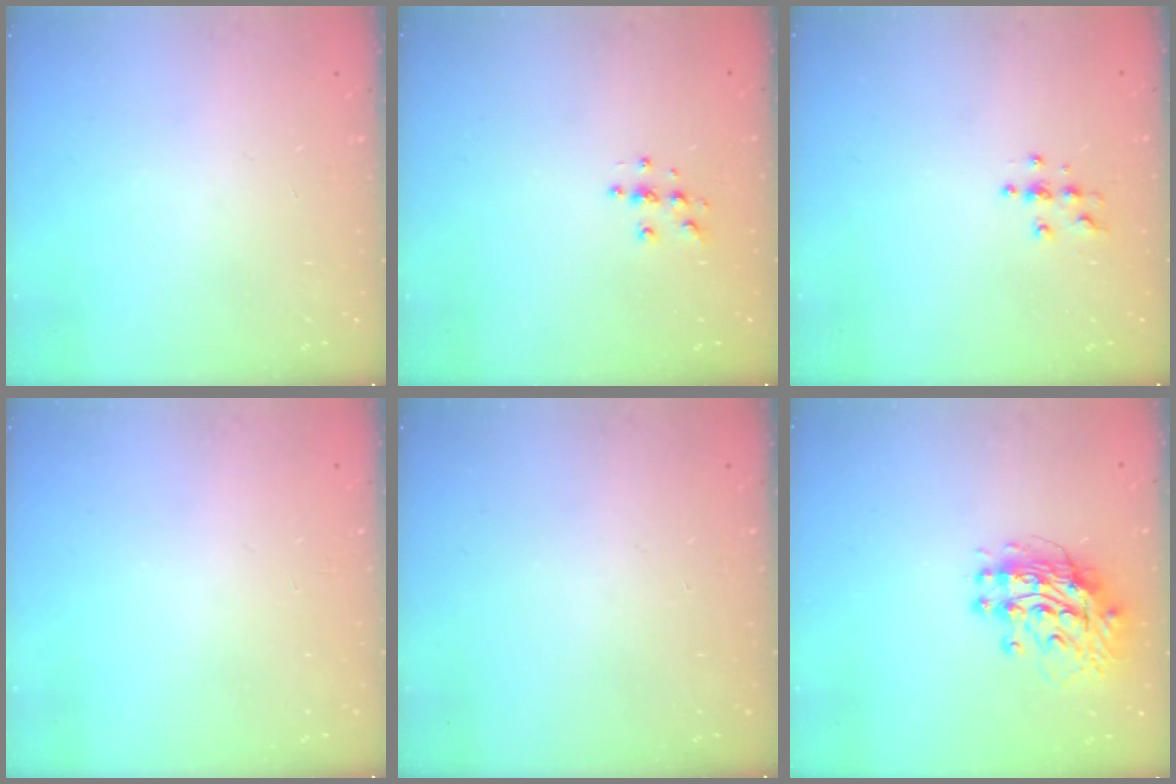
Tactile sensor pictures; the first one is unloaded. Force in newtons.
{"total": 5.2, "press": 5.1, "slide": 0.5}
{"total": 4.0, "press": 4.0, "slide": 0.3}
{"total": 0.0}
{"total": 0.0}
{"total": 11.3, "press": 11.3, "slide": 1.1}